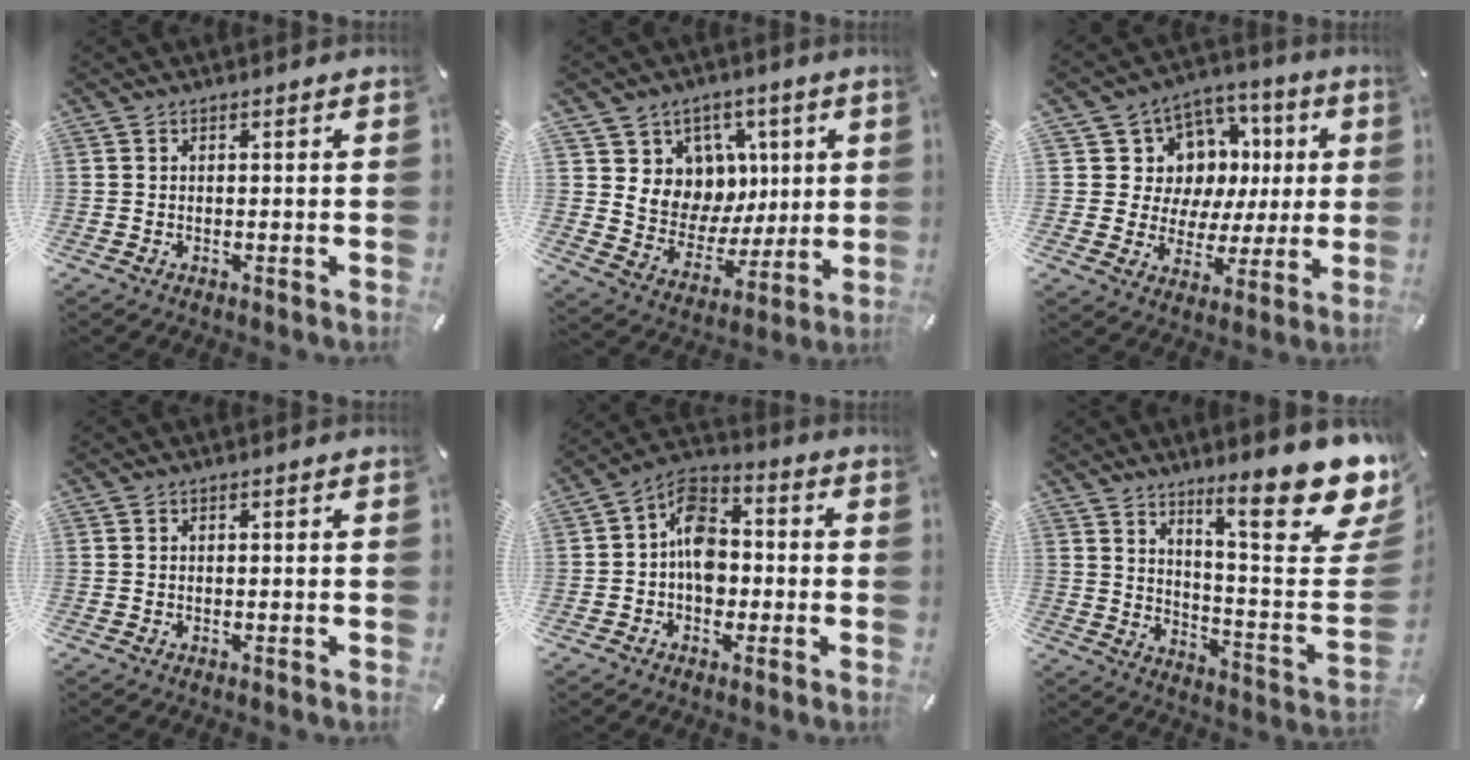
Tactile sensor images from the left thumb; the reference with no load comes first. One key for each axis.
{"total": 10.9, "fx": 3.2, "fy": 10.3, "fz": 1.3, "tx": -0.009, "ty": -0.055, "tz": 0.066}
{"total": 11.1, "fx": 1.7, "fy": 10.7, "fz": 2.1, "tx": -0.024, "ty": -0.027, "tz": 0.040}
{"total": 0.0}
{"total": 9.8, "fx": -1.2, "fy": 7.4, "fz": 6.3, "tx": -0.112, "ty": 0.014, "tz": -0.021}
{"total": 21.0, "fx": 14.2, "fy": 5.5, "fz": 14.4, "tx": -0.203, "ty": -0.109, "tz": 0.228}